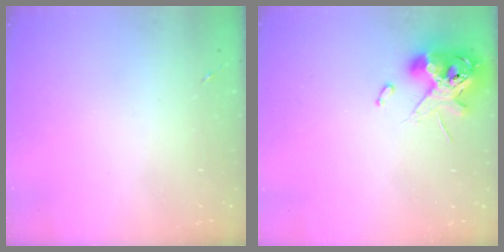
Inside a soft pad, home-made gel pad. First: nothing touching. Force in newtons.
{"total": 12.6, "press": 12.5, "slide": 2.0}